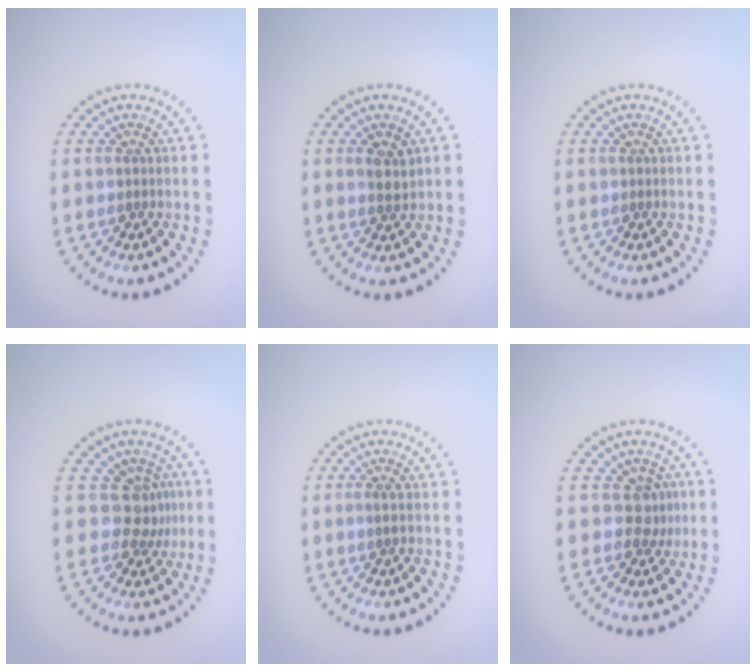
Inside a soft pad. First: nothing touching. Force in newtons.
{"total": 1.8, "press": 1.6, "slide": 0.8}
{"total": 0.0}
{"total": 2.7, "press": 2.0, "slide": 1.8}
{"total": 0.5, "press": 0.3, "slide": 0.4}
{"total": 2.0, "press": 1.6, "slide": 1.1}